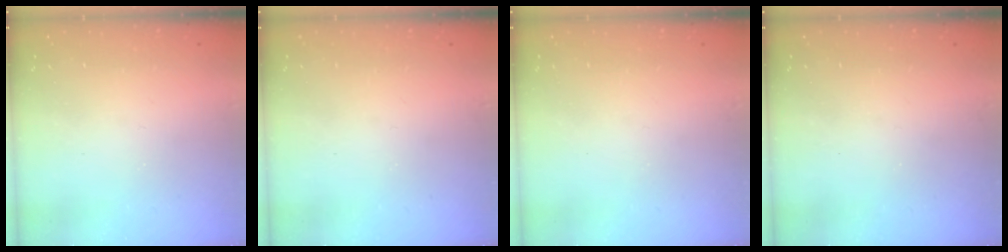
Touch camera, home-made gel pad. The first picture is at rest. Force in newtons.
{"total": 0.0}
{"total": 0.0}
{"total": 0.0}